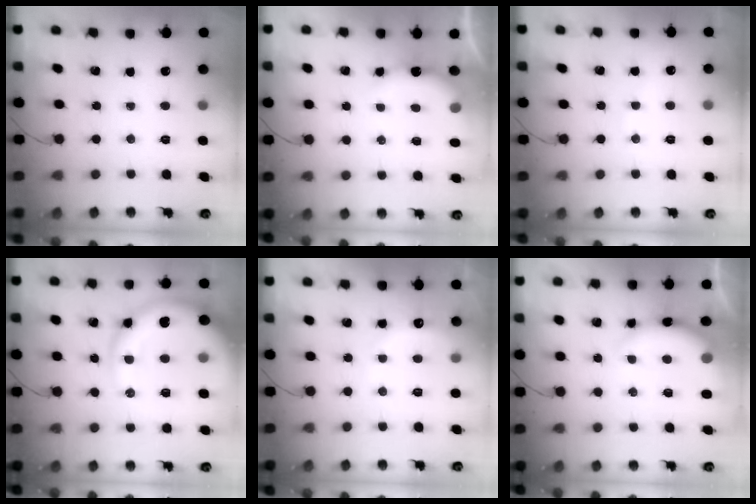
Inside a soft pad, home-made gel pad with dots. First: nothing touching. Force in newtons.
{"total": 6.9, "press": 6.9, "slide": 0.2}
{"total": 4.8, "press": 4.7, "slide": 0.7}
{"total": 13.1, "press": 12.7, "slide": 3.5}
{"total": 5.5, "press": 5.4, "slide": 1.0}
{"total": 8.2, "press": 8.0, "slide": 1.6}